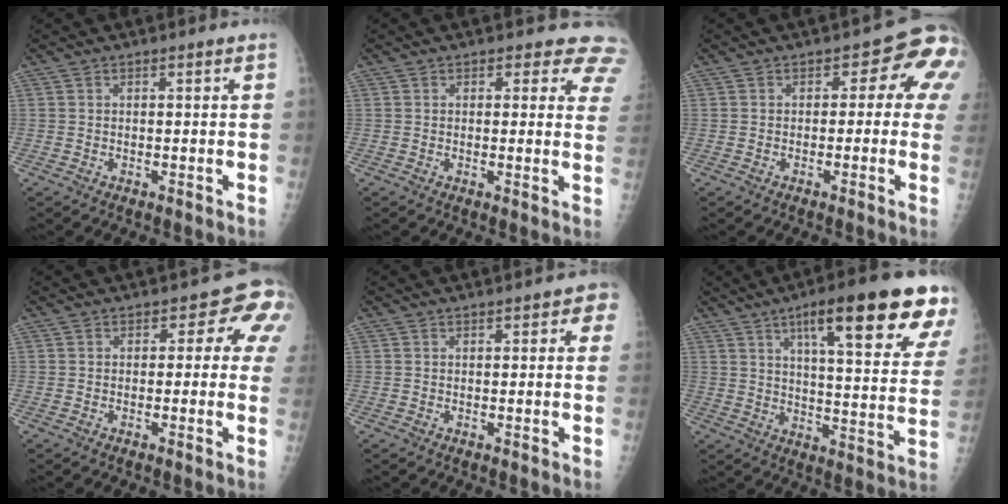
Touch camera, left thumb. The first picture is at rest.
{"total": 7.2, "force": [6.0, 3.5, 1.7], "torque": [0.034, -0.021, 0.038]}
{"total": 6.7, "force": [0.7, 4.3, 5.1], "torque": [-0.013, 0.009, -0.008]}
{"total": 5.5, "force": [1.3, 3.7, 3.8], "torque": [0.003, 0.006, -0.003]}
{"total": 2.5, "force": [1.0, 1.4, 1.8], "torque": [0.001, 0.003, 0.007]}
{"total": 22.9, "force": [12.9, 4.8, 18.3], "torque": [-0.230, -0.035, 0.176]}